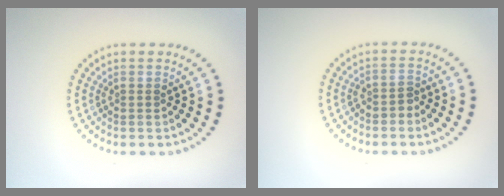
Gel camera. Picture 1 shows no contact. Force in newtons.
{"total": 1.2, "press": 1.0, "slide": 0.7}